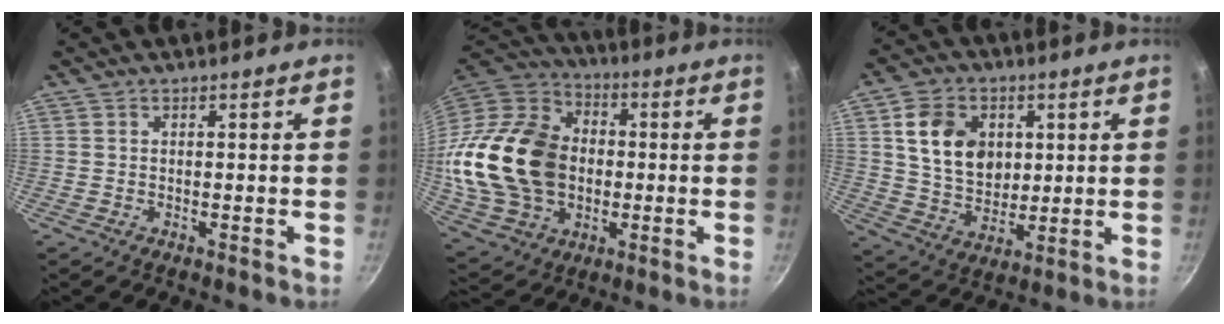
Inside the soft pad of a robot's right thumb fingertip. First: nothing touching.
{"total": 26.2, "force": [-0.6, 19.5, 17.4], "torque": [-0.318, 0.029, 0.000]}
{"total": 12.7, "force": [3.3, 9.7, 7.5], "torque": [-0.102, -0.011, 0.063]}